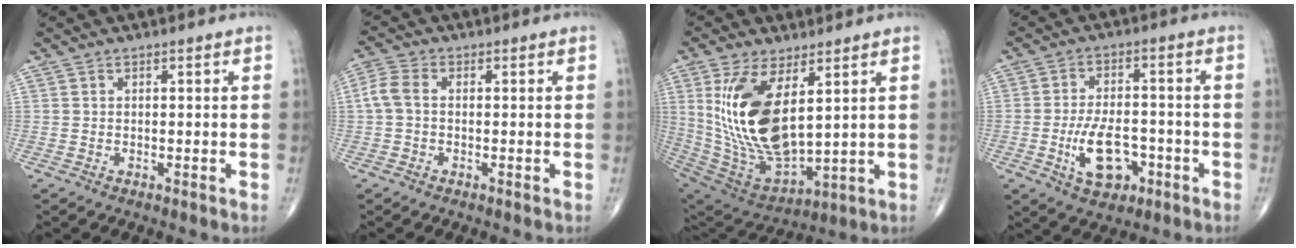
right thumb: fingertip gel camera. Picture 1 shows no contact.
{"total": 4.0, "force": [-0.1, 2.6, 3.1], "torque": [-0.075, 0.011, -0.011]}
{"total": 19.4, "force": [5.3, 8.9, 16.4], "torque": [-0.320, -0.031, 0.122]}
{"total": 9.9, "force": [-3.4, 5.5, 7.4], "torque": [-0.117, 0.017, -0.053]}